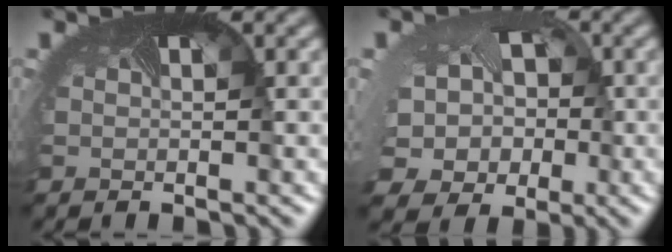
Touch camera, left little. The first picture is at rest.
{"total": 8.3, "force": [-1.6, 7.2, 3.8], "torque": [-0.097, -0.030, -0.027]}